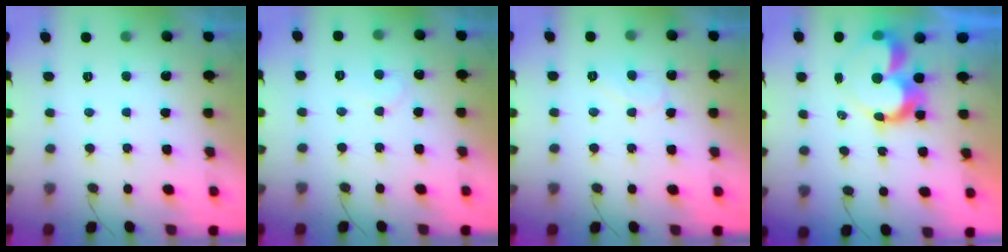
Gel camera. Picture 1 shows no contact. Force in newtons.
{"total": 5.9, "press": 5.9, "slide": 0.4}
{"total": 7.1, "press": 7.1, "slide": 0.5}
{"total": 10.0, "press": 10.0, "slide": 0.8}